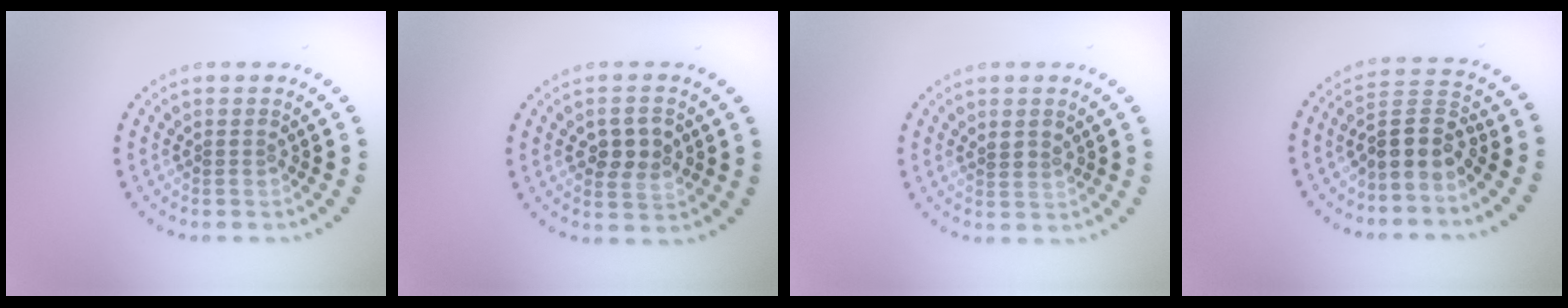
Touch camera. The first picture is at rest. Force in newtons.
{"total": 3.0, "press": 3.0, "slide": 0.2}
{"total": 1.0, "press": 0.7, "slide": 0.7}
{"total": 3.9, "press": 3.4, "slide": 1.9}